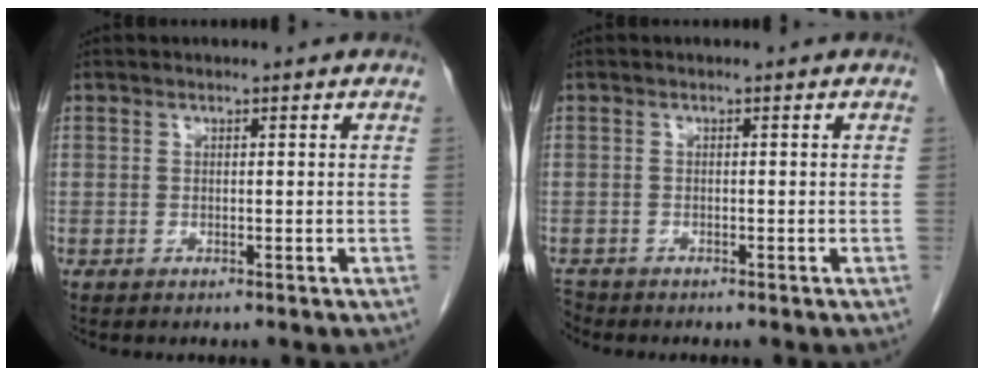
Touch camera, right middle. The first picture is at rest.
{"total": 1.5, "force": [-1.4, 0.4, 0.0], "torque": [-0.003, -0.005, -0.024]}